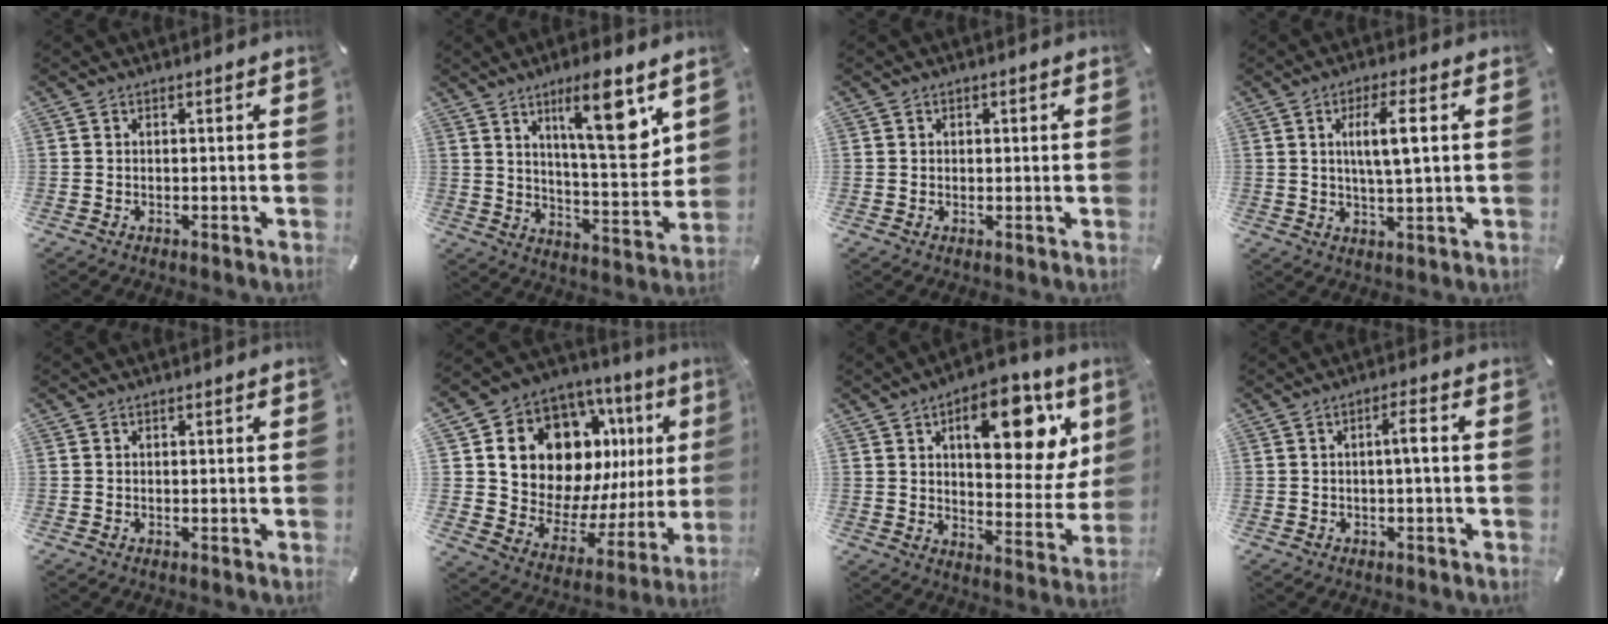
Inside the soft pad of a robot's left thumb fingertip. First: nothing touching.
{"total": 16.1, "force": [8.3, 4.4, 13.1], "torque": [-0.191, -0.043, 0.126]}
{"total": 0.7, "force": [0.2, 0.7, 0.2], "torque": [-0.003, 0.004, 0.002]}
{"total": 7.9, "force": [1.8, 1.5, 7.5], "torque": [-0.147, -0.002, 0.022]}
{"total": 0.0}
{"total": 16.4, "force": [8.5, 11.4, 8.1], "torque": [-0.124, -0.079, 0.165]}
{"total": 18.0, "force": [7.6, 9.2, 13.4], "torque": [-0.166, -0.034, 0.120]}
{"total": 3.7, "force": [0.0, 0.7, 3.6], "torque": [-0.069, 0.007, -0.004]}